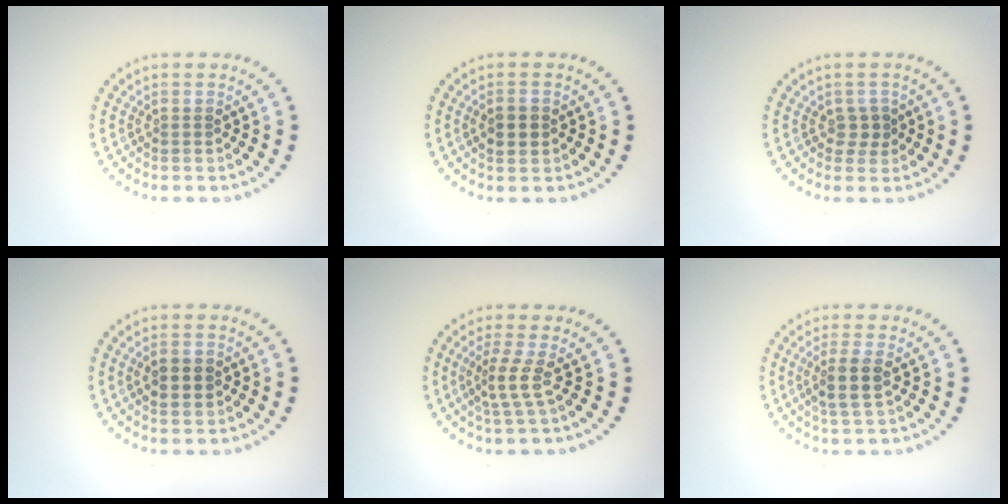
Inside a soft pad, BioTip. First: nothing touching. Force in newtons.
{"total": 1.8, "press": 1.8, "slide": 0.1}
{"total": 1.5, "press": 1.3, "slide": 0.6}
{"total": 2.2, "press": 2.2, "slide": 0.1}
{"total": 2.4, "press": 1.6, "slide": 1.8}
{"total": 2.7, "press": 2.4, "slide": 1.2}